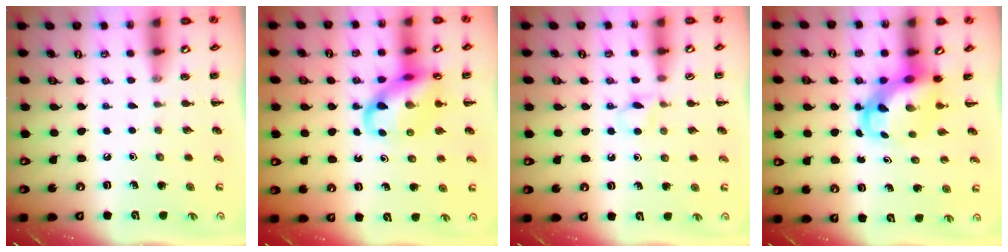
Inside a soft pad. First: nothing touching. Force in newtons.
{"total": 15.3, "press": 15.0, "slide": 3.1}
{"total": 3.9, "press": 3.6, "slide": 1.4}
{"total": 5.0, "press": 4.9, "slide": 0.5}